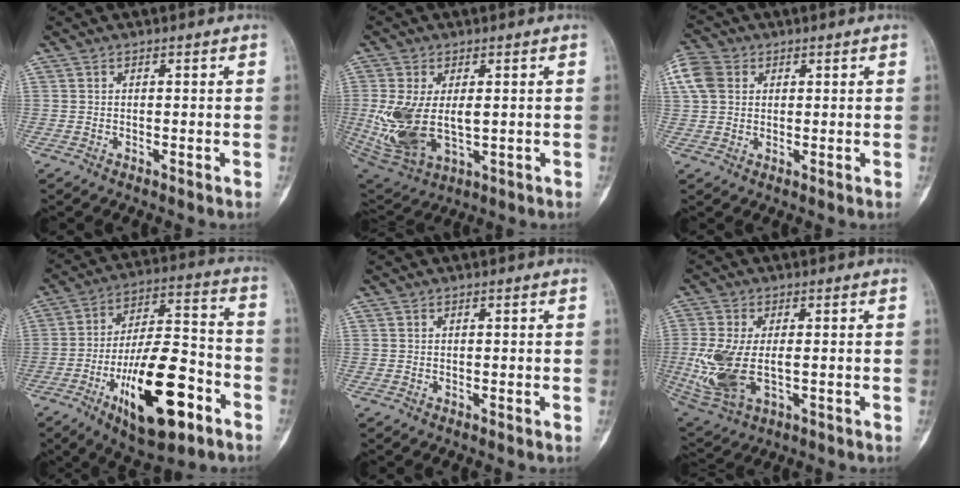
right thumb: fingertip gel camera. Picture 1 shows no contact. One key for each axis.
{"total": 14.5, "fx": -0.4, "fy": 8.4, "fz": 11.8, "tx": -0.250, "ty": -0.016, "tz": 0.015}
{"total": 7.1, "fx": 2.2, "fy": 5.5, "fz": 3.8, "tx": -0.085, "ty": 0.012, "tz": 0.039}
{"total": 21.3, "fx": -9.2, "fy": 8.2, "fz": 17.4, "tx": -0.284, "ty": 0.052, "tz": -0.142}
{"total": 0.0}
{"total": 12.9, "fx": -1.7, "fy": 7.1, "fz": 10.7, "tx": -0.245, "ty": -0.012, "tz": -0.017}